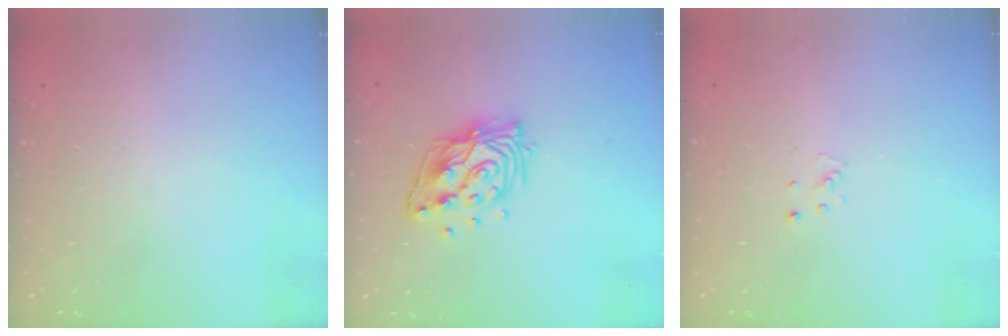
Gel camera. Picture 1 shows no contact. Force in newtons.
{"total": 13.3, "press": 13.2, "slide": 1.5}
{"total": 3.1, "press": 3.1, "slide": 0.4}